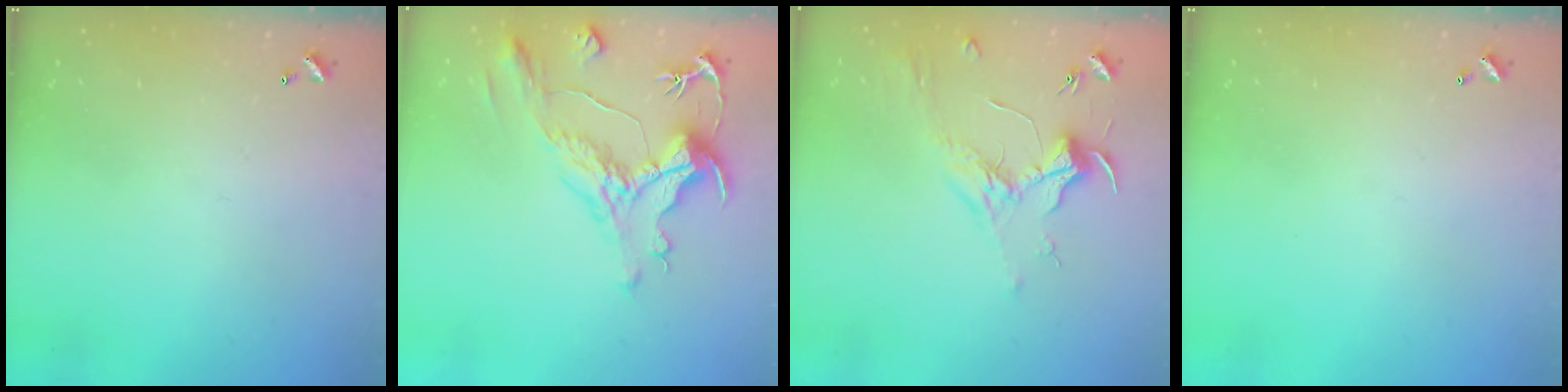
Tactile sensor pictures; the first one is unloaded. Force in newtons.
{"total": 1.6, "press": 0.6, "slide": 1.5}
{"total": 1.8, "press": 1.6, "slide": 0.7}
{"total": 0.0}